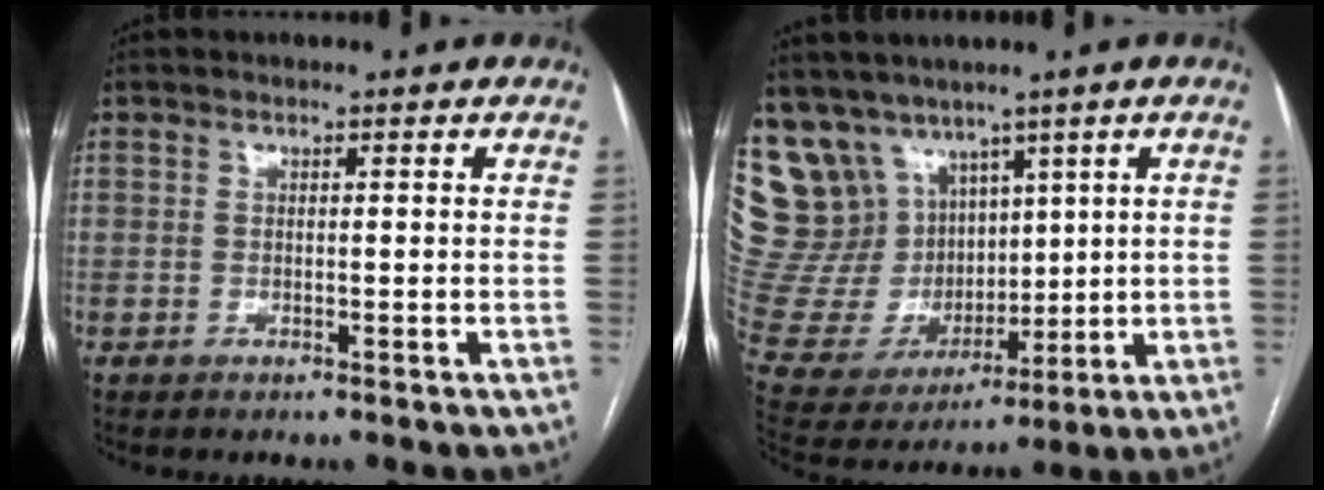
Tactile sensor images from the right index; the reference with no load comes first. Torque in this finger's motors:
{"motor_torque": [-0.53, 0.83, 0.08, -0.01]}